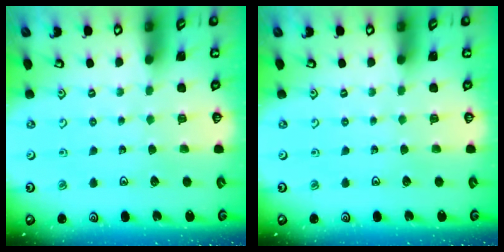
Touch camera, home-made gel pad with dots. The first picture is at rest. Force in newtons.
{"total": 0.0}